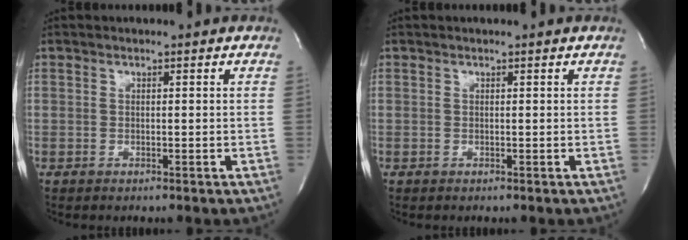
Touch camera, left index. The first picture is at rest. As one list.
[{"total": 0.0}]